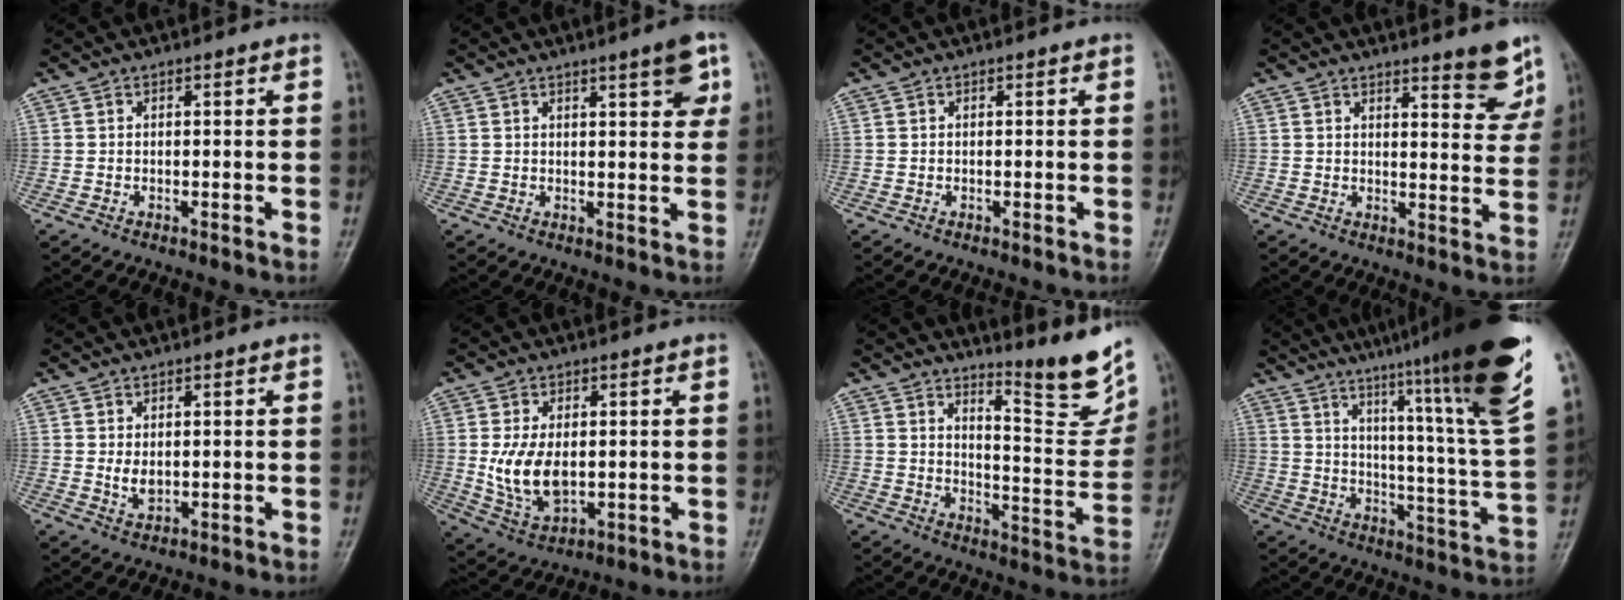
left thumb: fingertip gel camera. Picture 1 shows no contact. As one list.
[{"total": 6.0, "force": [3.2, 1.3, 4.9], "torque": [-0.054, -0.013, 0.039]}, {"total": 0.0}, {"total": 6.9, "force": [5.3, 1.4, 4.1], "torque": [-0.032, -0.042, 0.068]}, {"total": 2.9, "force": [0.5, 1.6, 2.3], "torque": [-0.034, -0.009, 0.014]}, {"total": 9.3, "force": [0.1, 5.5, 7.5], "torque": [-0.136, -0.007, 0.015]}, {"total": 13.0, "force": [9.9, 2.1, 8.1], "torque": [-0.084, -0.082, 0.148]}, {"total": 26.0, "force": [17.5, 0.8, 19.3], "torque": [-0.264, -0.094, 0.251]}]